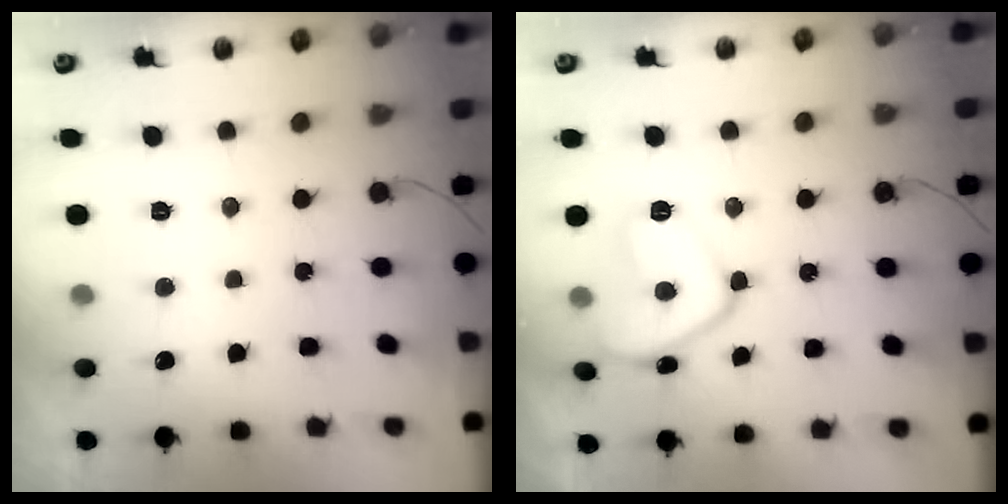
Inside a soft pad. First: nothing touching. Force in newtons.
{"total": 12.9, "press": 12.8, "slide": 1.4}